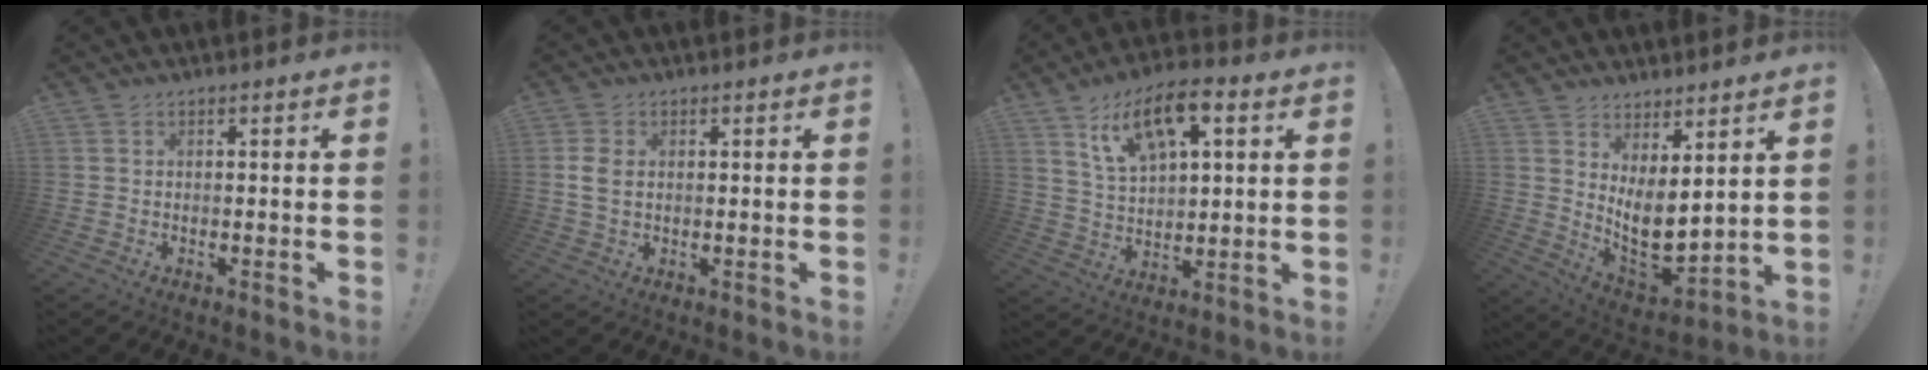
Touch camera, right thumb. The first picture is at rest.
{"total": 3.5, "force": [0.6, 2.2, 2.6], "torque": [-0.056, 0.003, 0.010]}
{"total": 13.6, "force": [7.1, 6.6, 9.5], "torque": [-0.155, -0.017, 0.126]}
{"total": 9.9, "force": [2.7, 4.5, 8.4], "torque": [-0.127, -0.047, 0.057]}